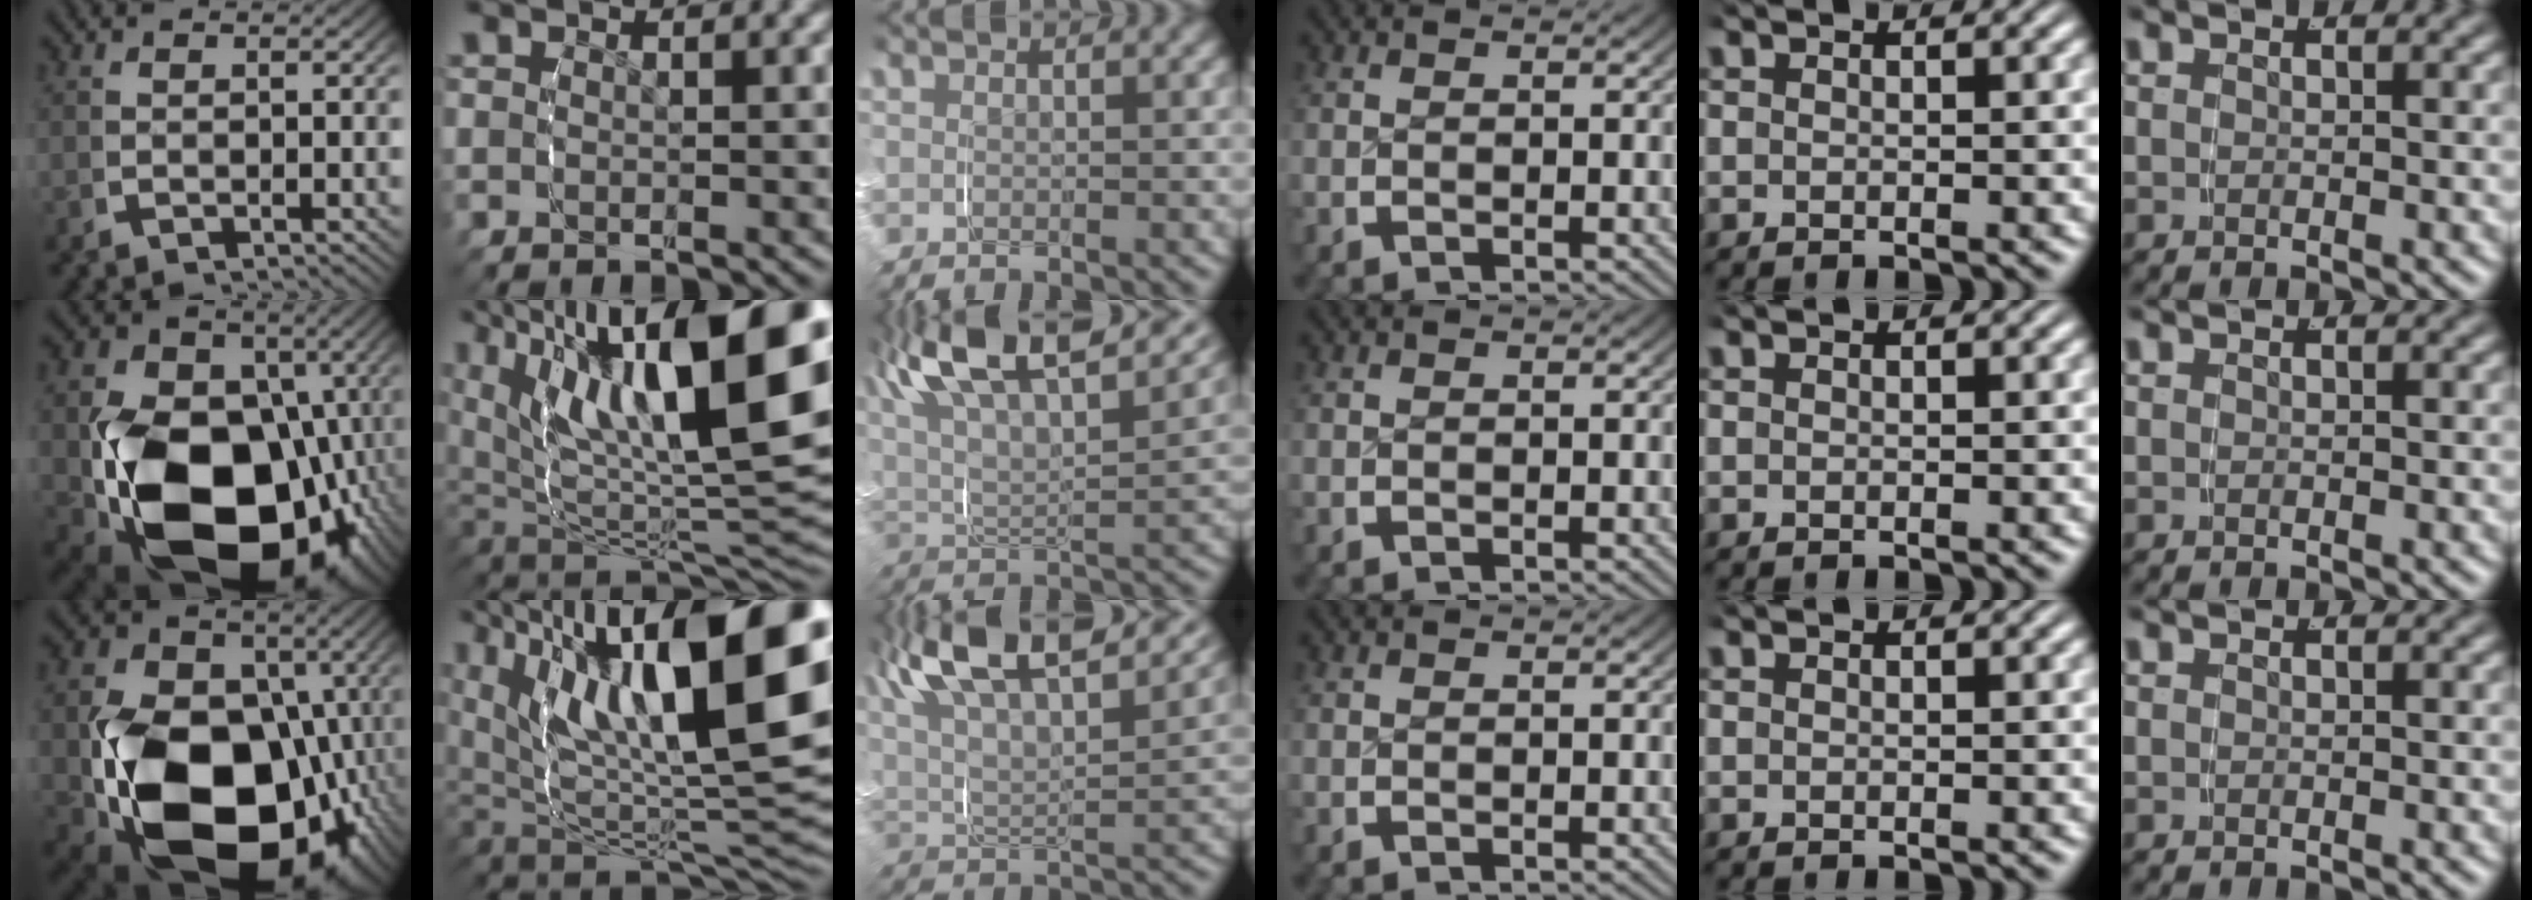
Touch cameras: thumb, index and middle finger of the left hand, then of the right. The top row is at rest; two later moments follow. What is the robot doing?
{"motion": "grasp_and_lifting", "object": "key"}